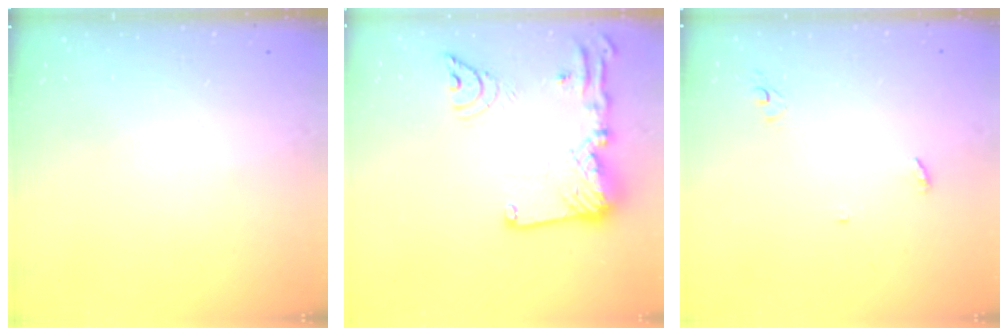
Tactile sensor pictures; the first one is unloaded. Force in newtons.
{"total": 20.1, "press": 19.9, "slide": 2.3}
{"total": 3.2, "press": 3.2, "slide": 0.2}